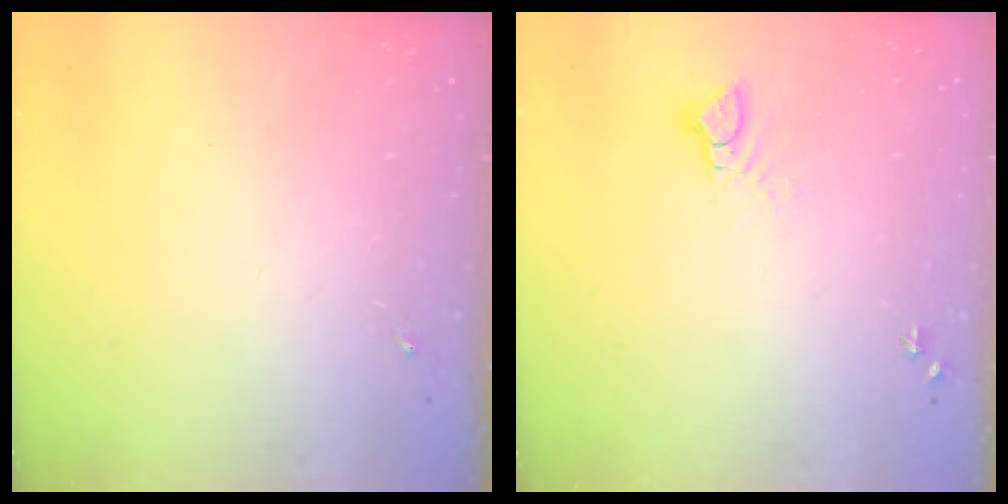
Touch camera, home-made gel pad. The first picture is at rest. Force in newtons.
{"total": 3.7, "press": 3.7, "slide": 0.3}